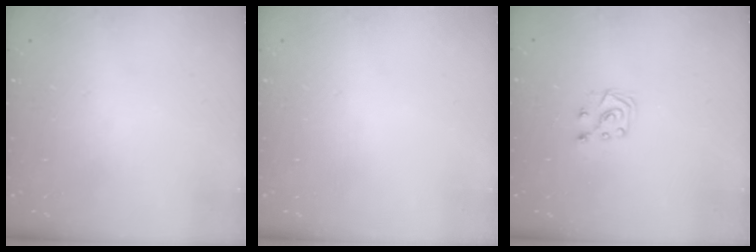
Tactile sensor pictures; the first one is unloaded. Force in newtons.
{"total": 0.0}
{"total": 7.3, "press": 7.2, "slide": 0.5}